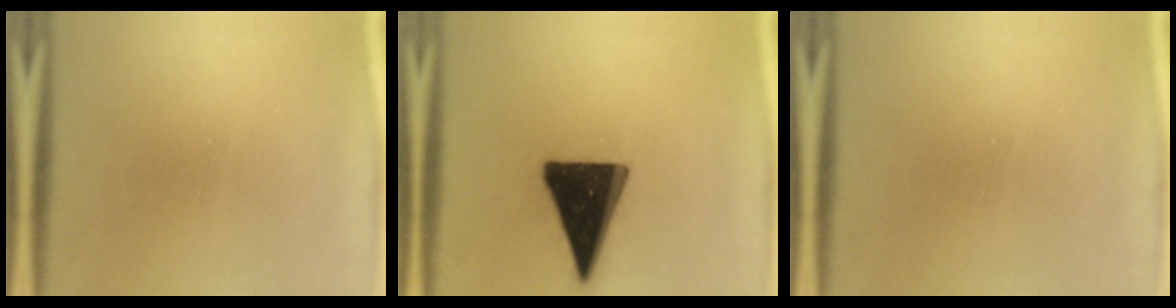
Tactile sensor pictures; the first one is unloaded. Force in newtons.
{"total": 19.1}
{"total": 0.0}